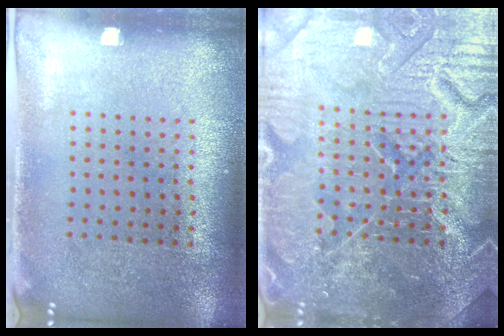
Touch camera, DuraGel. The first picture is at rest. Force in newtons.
{"total": 6.8, "press": 6.8, "slide": 0.8}